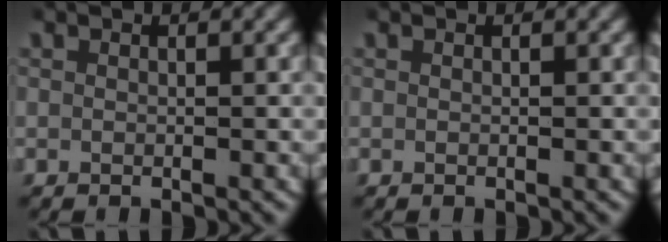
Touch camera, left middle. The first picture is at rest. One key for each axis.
{"total": 0.0}